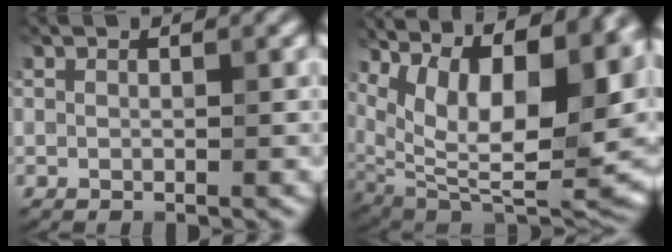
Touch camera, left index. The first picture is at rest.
{"total": 17.5, "force": [7.0, 7.9, 13.9], "torque": [-0.211, 0.041, 0.137]}